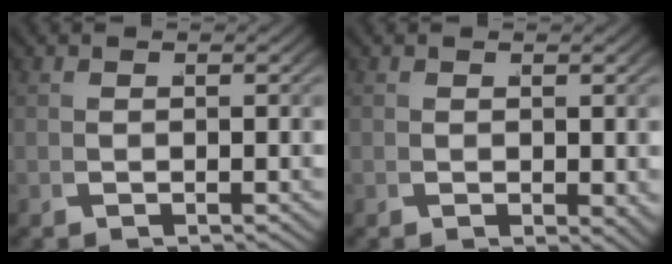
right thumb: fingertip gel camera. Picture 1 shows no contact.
{"total": 1.1, "force": [0.2, 0.6, 0.9], "torque": [-0.005, -0.004, 0.008]}